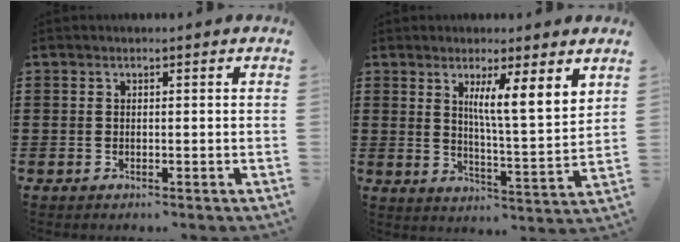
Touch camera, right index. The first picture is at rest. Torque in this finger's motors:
{"motor_torque": [0.75, 0.19, 0.43, 0.09]}